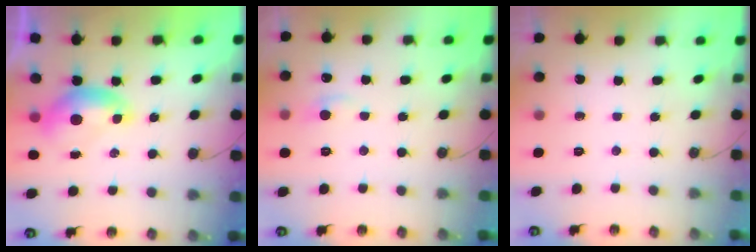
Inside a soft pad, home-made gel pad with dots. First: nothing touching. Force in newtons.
{"total": 1.5, "press": 1.2, "slide": 0.9}
{"total": 0.0}